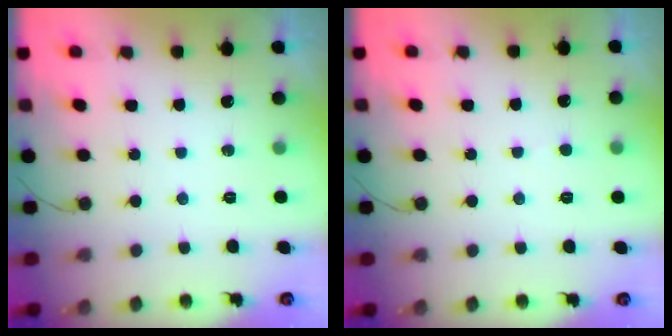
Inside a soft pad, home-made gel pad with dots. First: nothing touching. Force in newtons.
{"total": 3.4, "press": 3.4, "slide": 0.4}